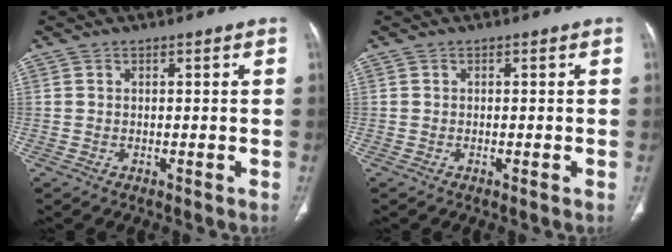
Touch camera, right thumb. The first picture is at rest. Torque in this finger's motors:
{"motor_torque": [-0.16, 0.14, -0.25, -0.07, -0.02]}